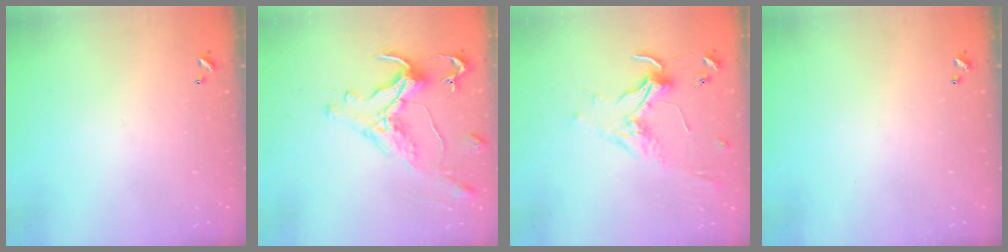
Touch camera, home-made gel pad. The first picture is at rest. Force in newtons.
{"total": 0.7, "press": 0.1, "slide": 0.7}
{"total": 1.8, "press": 1.6, "slide": 0.7}
{"total": 0.0}